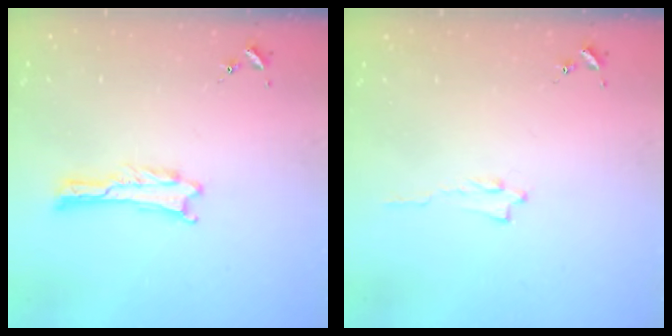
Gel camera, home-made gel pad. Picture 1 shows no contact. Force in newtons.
{"total": 0.6, "press": 0.6, "slide": 0.1}